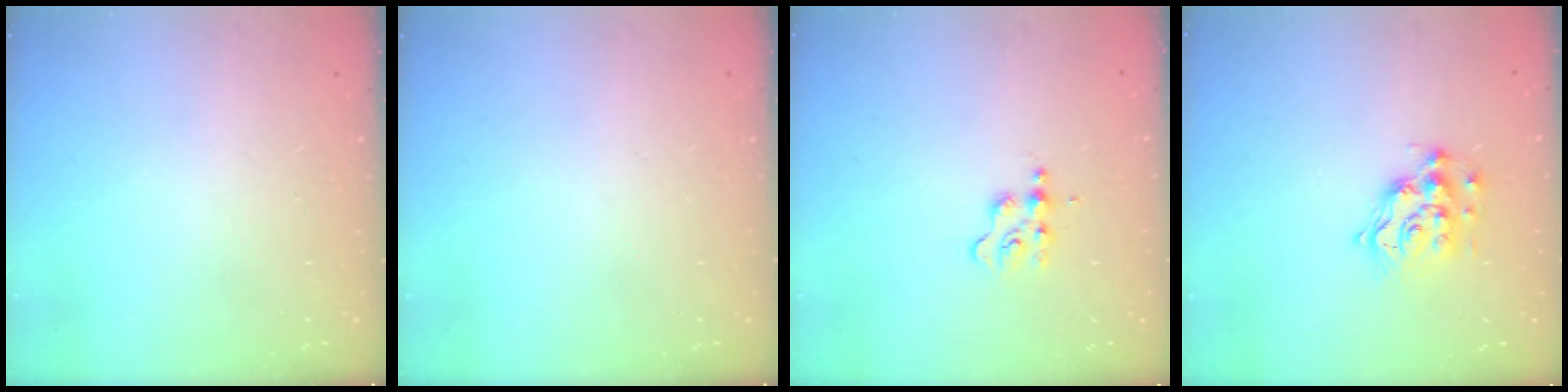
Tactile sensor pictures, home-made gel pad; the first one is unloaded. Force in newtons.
{"total": 0.0}
{"total": 2.4, "press": 2.4, "slide": 0.3}
{"total": 11.9, "press": 11.9, "slide": 0.8}